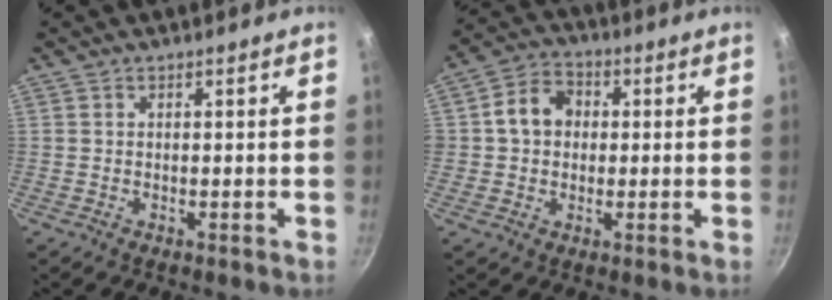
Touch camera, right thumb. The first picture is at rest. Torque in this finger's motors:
{"motor_torque": [0.28, 0.51, 0.30, -0.03, 0.09]}